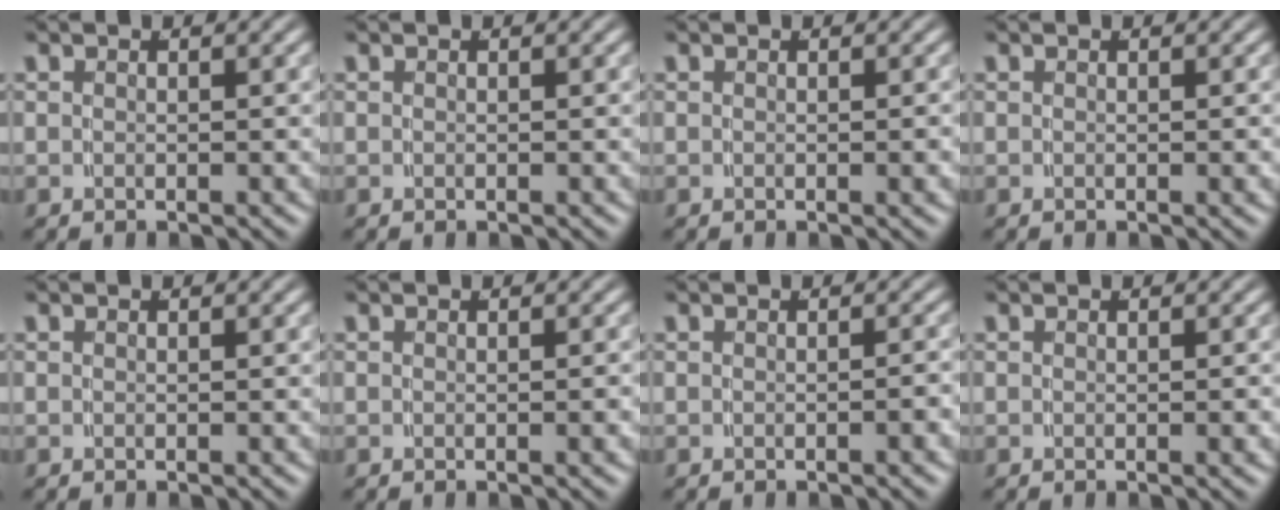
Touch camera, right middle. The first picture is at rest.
{"total": 0.0}
{"total": 0.0}
{"total": 0.0}
{"total": 0.0}
{"total": 0.0}
{"total": 0.7, "force": [-0.5, -0.1, 0.5], "torque": [-0.006, 0.005, -0.010]}
{"total": 0.0}